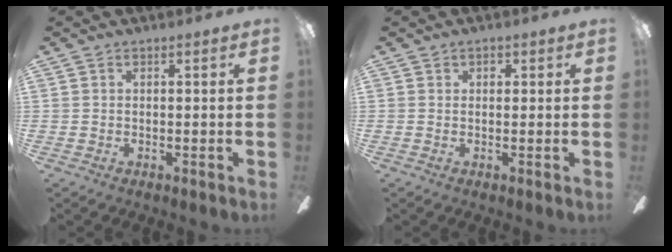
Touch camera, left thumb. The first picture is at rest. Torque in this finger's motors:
{"motor_torque": [0.17, 0.06, 0.68, -0.14, 0.02]}